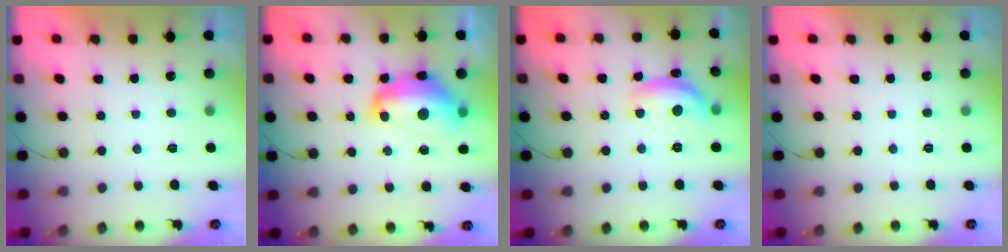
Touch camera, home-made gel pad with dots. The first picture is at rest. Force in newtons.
{"total": 14.7, "press": 14.6, "slide": 1.4}
{"total": 12.4, "press": 12.4, "slide": 0.7}
{"total": 0.0}